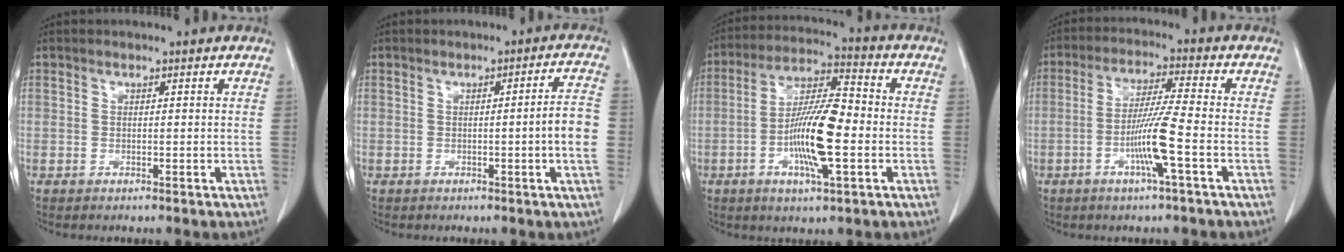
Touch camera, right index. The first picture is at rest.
{"total": 5.2, "force": [-0.9, -0.6, 5.1], "torque": [-0.066, 0.003, -0.015]}
{"total": 12.3, "force": [-2.8, 2.1, 11.8], "torque": [-0.220, 0.003, -0.052]}
{"total": 8.0, "force": [-2.7, -0.8, 7.5], "torque": [-0.143, -0.004, -0.051]}